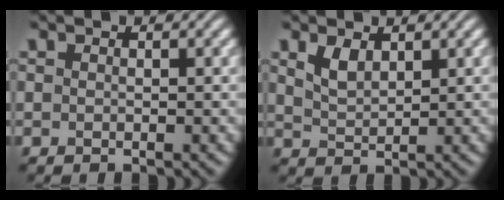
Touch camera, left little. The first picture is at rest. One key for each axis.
{"total": 2.1, "fx": 1.3, "fy": 1.1, "fz": 1.3, "tx": -0.032, "ty": -0.001, "tz": 0.031}